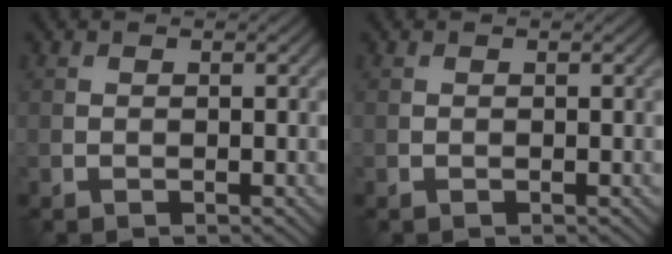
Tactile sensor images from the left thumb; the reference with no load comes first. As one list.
[{"total": 0.0}]